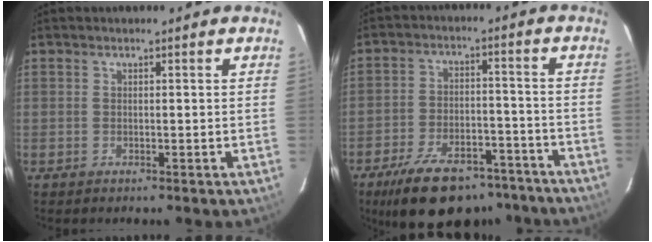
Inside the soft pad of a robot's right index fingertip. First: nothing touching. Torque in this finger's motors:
{"motor_torque": [1.44, -0.70, 0.56, 0.14]}